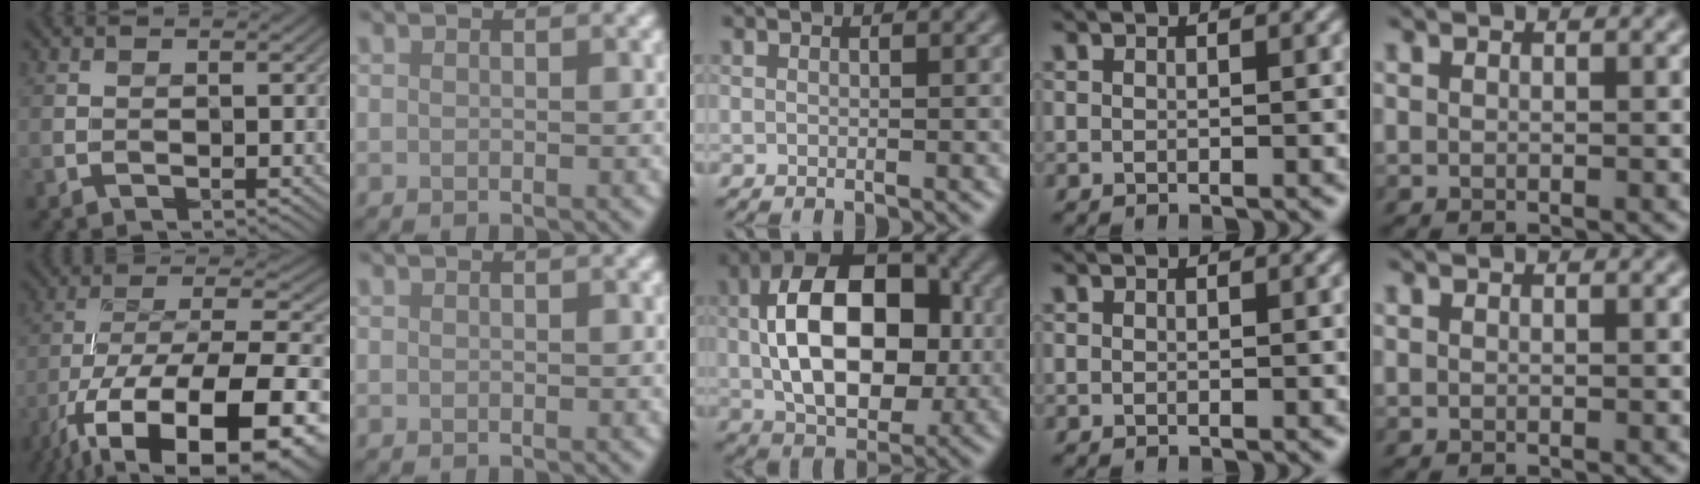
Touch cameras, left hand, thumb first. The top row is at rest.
{"thumb": {"total": 19.0, "force": [-11.0, 7.7, 13.5], "torque": [-0.225, -0.039, -0.157]}, "middle": {"total": 11.9, "force": [-0.6, 7.2, 9.5], "torque": [-0.175, 0.009, 0.004]}}